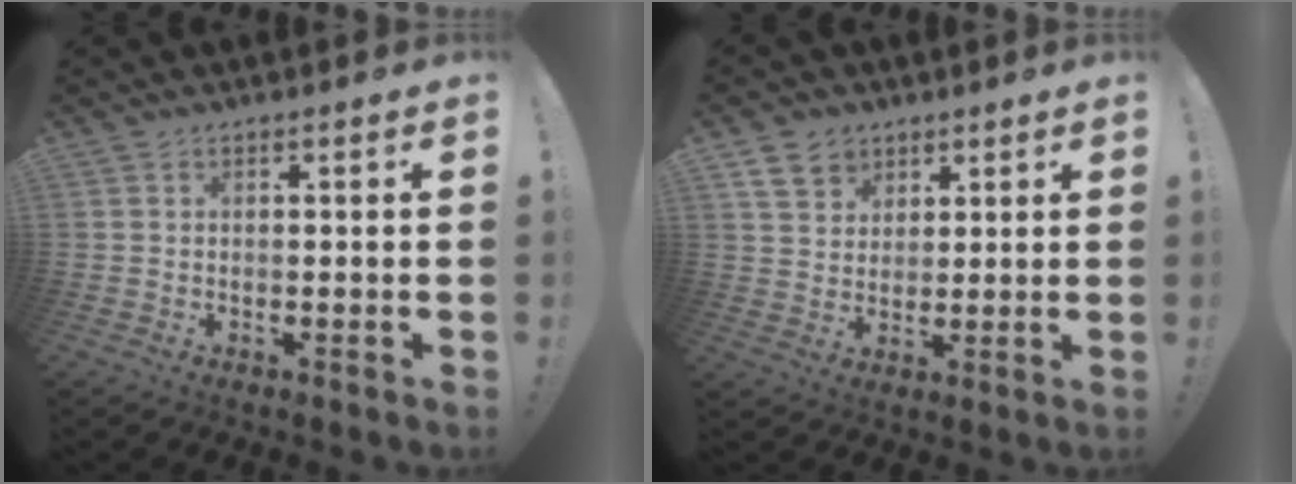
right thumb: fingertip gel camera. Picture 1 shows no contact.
{"total": 7.5, "force": [4.5, 5.7, 2.0], "torque": [-0.026, -0.027, 0.089]}